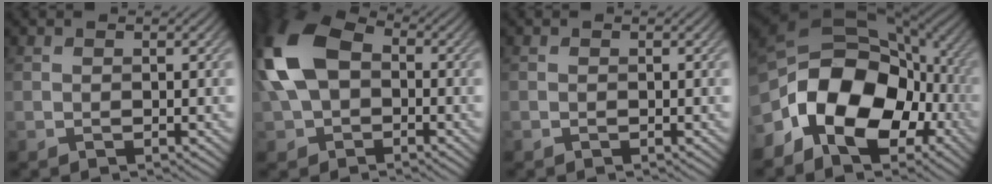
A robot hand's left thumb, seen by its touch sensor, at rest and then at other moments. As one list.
[{"total": 13.6, "force": [0.3, 9.2, 10.0], "torque": [-0.242, 0.008, -0.012]}, {"total": 0.0}, {"total": 16.0, "force": [-5.3, 10.2, 11.2], "torque": [-0.197, -0.009, -0.110]}]